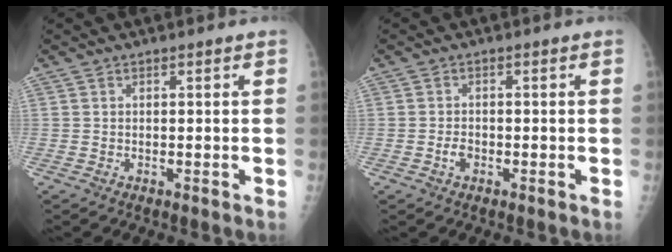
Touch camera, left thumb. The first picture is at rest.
{"total": 1.9, "force": [-0.8, 1.3, 1.1], "torque": [-0.017, 0.005, -0.015]}